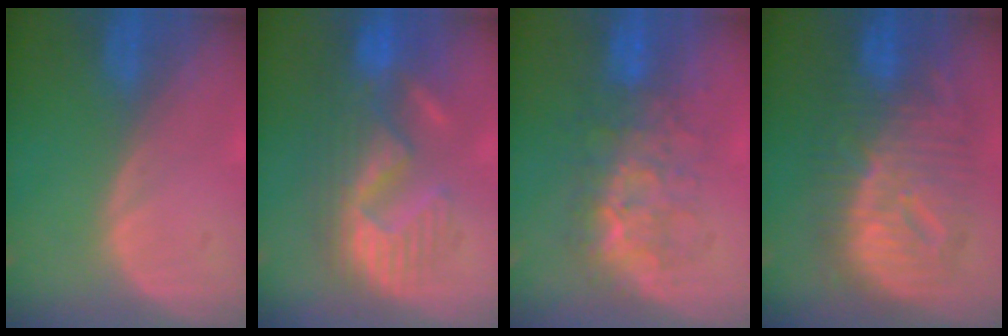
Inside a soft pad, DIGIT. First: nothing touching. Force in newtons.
{"total": 10.6, "press": 10.0, "slide": 3.7}
{"total": 7.8, "press": 7.7, "slide": 1.5}
{"total": 12.5, "press": 12.4, "slide": 1.1}